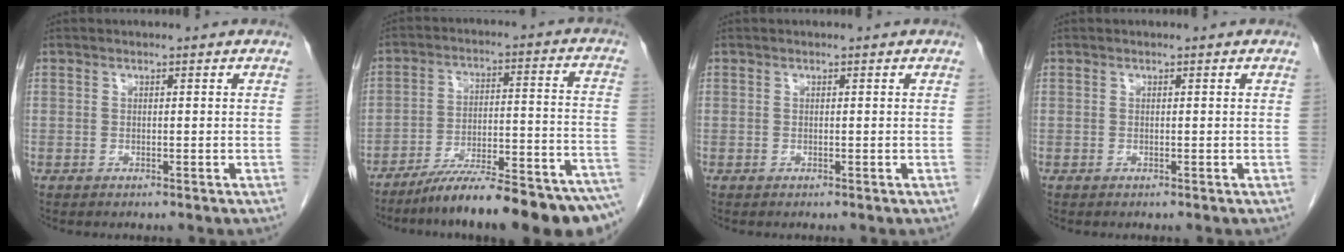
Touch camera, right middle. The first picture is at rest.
{"total": 21.0, "force": [-17.6, 1.1, 11.4], "torque": [-0.112, 0.012, -0.260]}
{"total": 0.0}
{"total": 0.0}